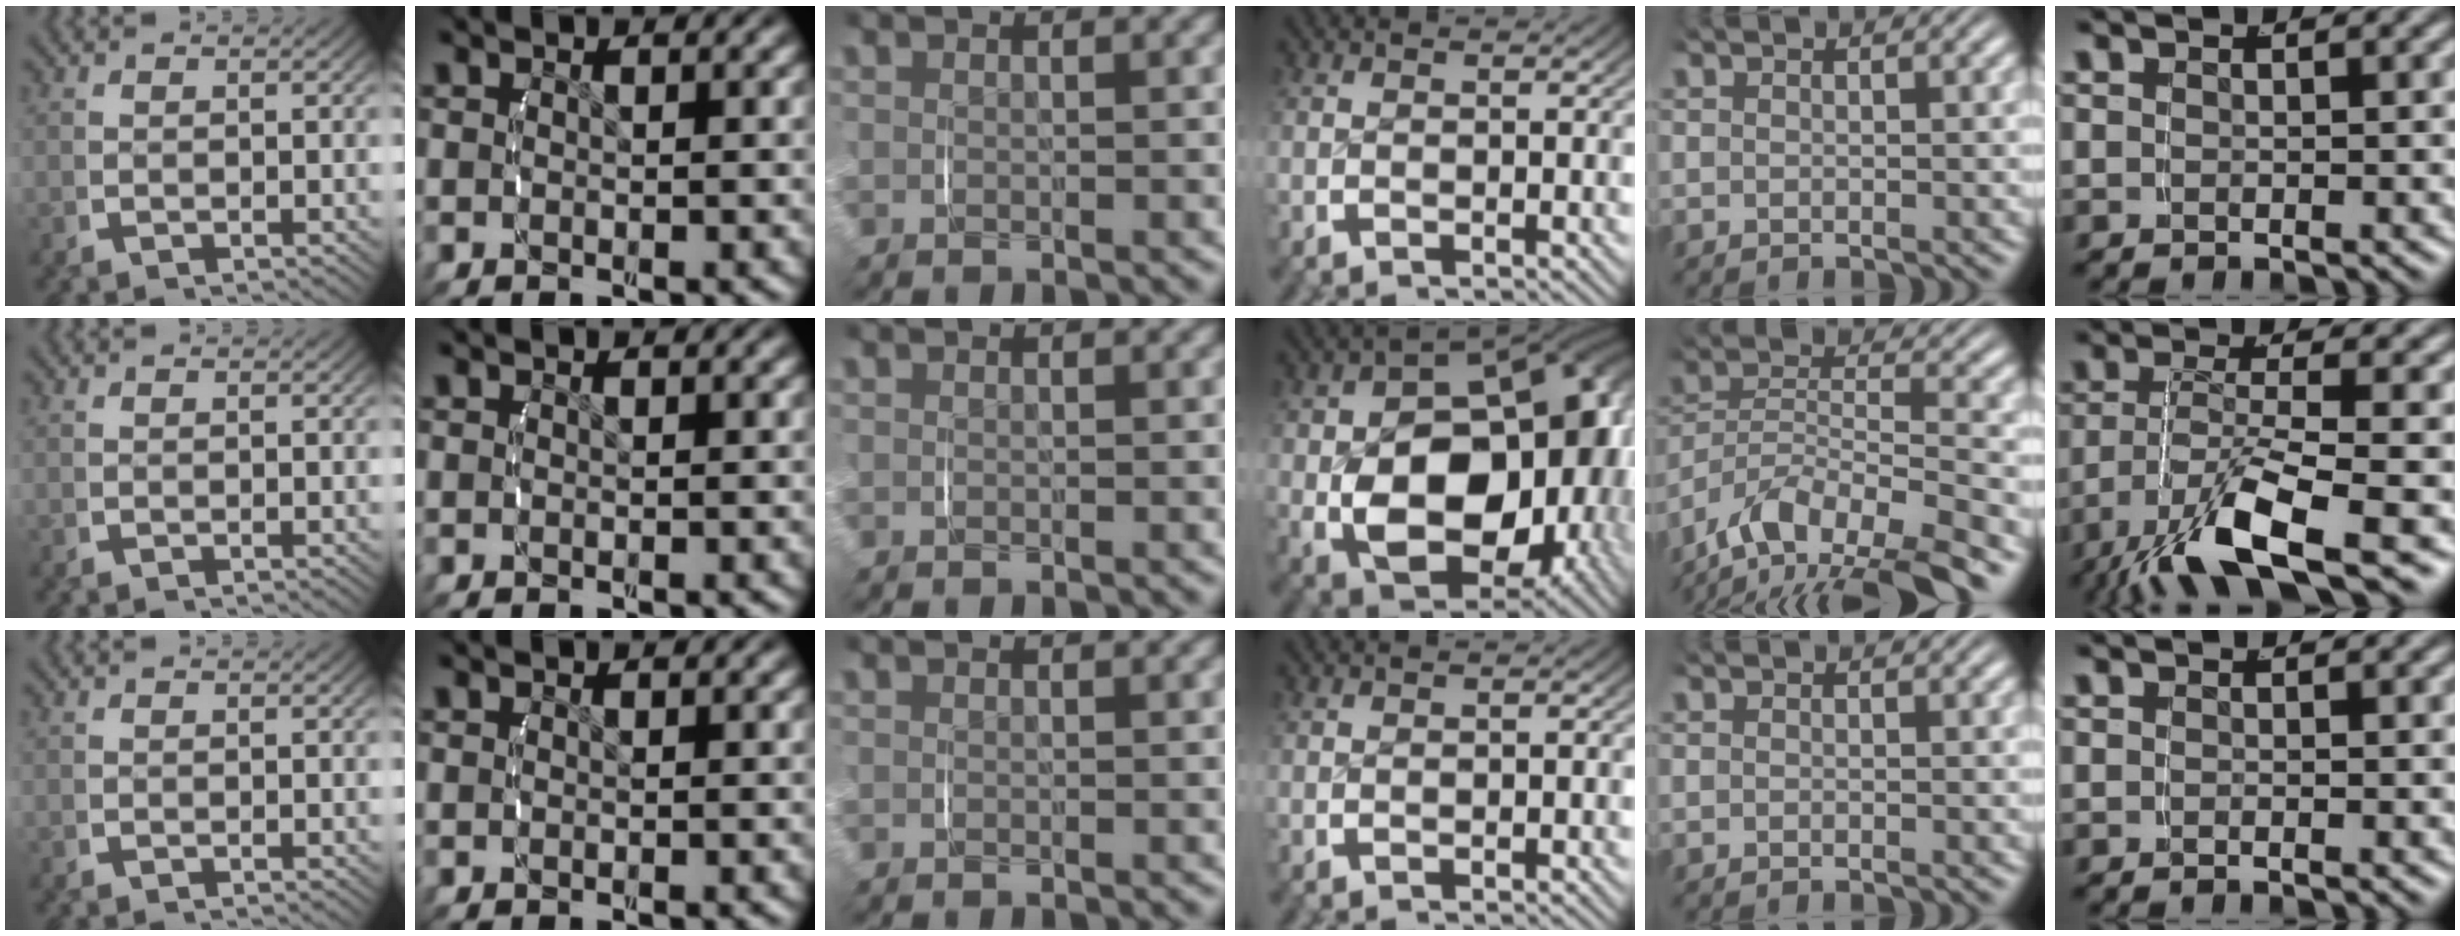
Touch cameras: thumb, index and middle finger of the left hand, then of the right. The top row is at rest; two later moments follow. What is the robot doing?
{"motion": "lift_and_place", "object": "ethernet cable"}